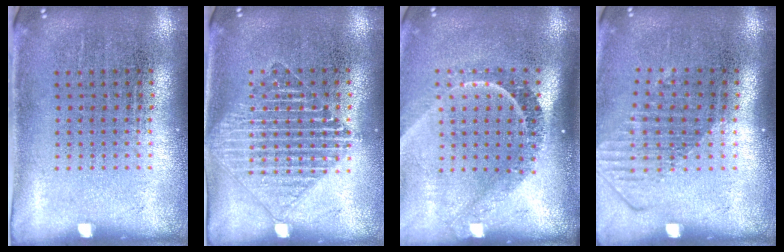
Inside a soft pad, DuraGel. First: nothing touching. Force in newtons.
{"total": 1.5, "press": 1.5, "slide": 0.3}
{"total": 2.3, "press": 1.6, "slide": 1.7}
{"total": 1.6, "press": 1.2, "slide": 1.0}